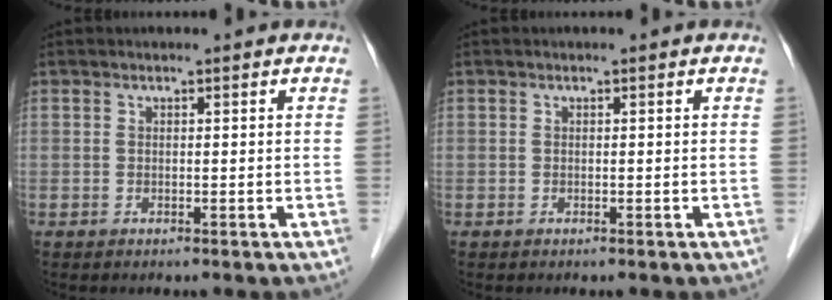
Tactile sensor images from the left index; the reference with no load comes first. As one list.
[{"total": 0.0}]